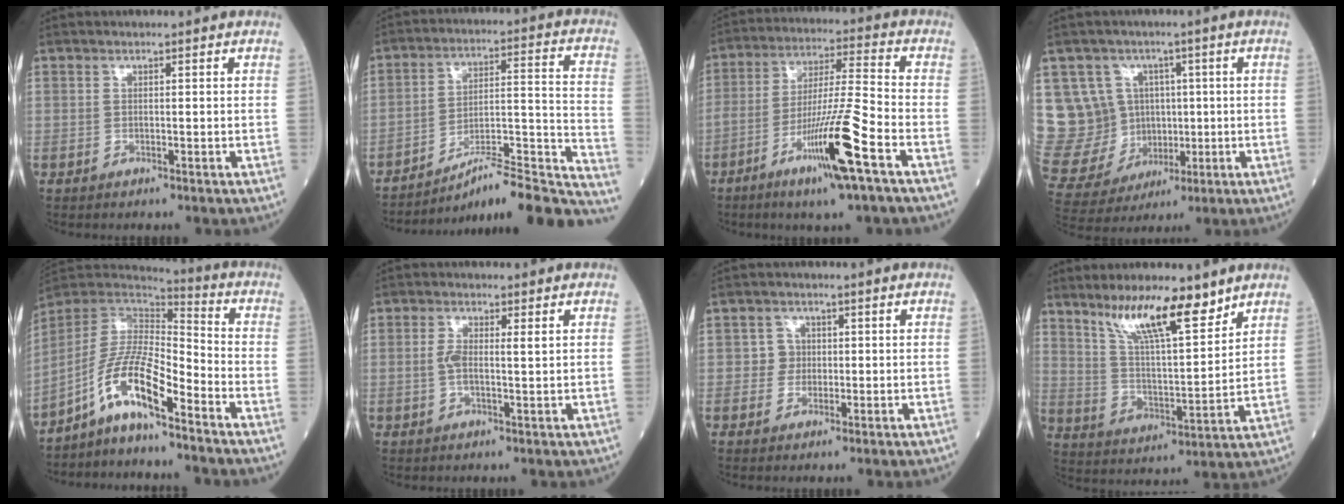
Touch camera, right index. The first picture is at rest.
{"total": 22.0, "force": [-19.7, 0.6, 9.6], "torque": [-0.078, 0.023, -0.286]}
{"total": 13.3, "force": [-6.5, -0.5, 11.7], "torque": [-0.220, -0.016, -0.117]}
{"total": 14.2, "force": [2.8, 13.3, 4.1], "torque": [-0.115, 0.055, 0.083]}
{"total": 10.7, "force": [-6.4, 2.0, 8.4], "torque": [-0.172, 0.010, -0.126]}
{"total": 3.4, "force": [0.6, 0.9, 3.2], "torque": [-0.066, 0.008, 0.011]}
{"total": 2.0, "force": [0.0, 2.0, 0.2], "torque": [0.005, 0.006, -0.004]}
{"total": 12.6, "force": [9.1, 2.2, 8.4], "torque": [-0.151, -0.003, 0.166]}